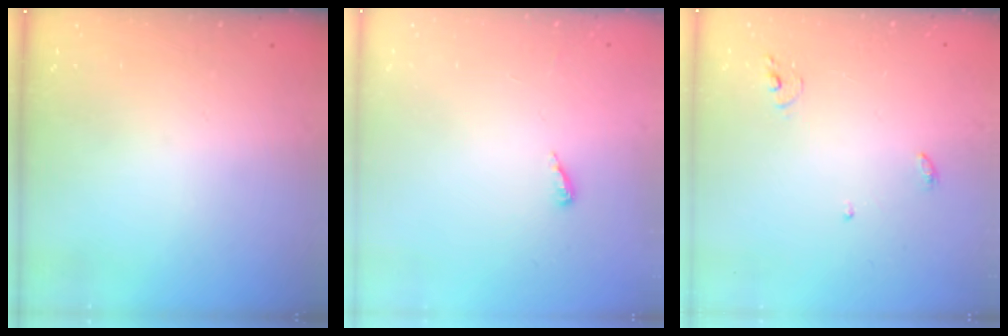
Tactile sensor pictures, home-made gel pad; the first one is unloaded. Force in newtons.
{"total": 2.8, "press": 2.8, "slide": 0.2}
{"total": 3.8, "press": 3.8, "slide": 0.4}